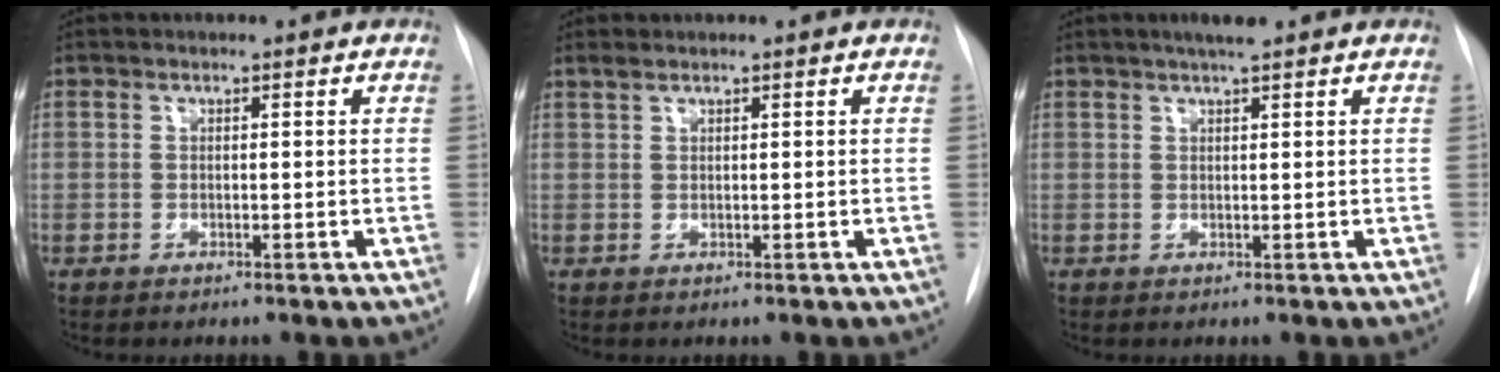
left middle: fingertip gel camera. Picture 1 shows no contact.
{"total": 0.8, "force": [0.7, 0.1, 0.3], "torque": [-0.009, 0.003, 0.016]}
{"total": 2.6, "force": [2.0, 0.1, 1.7], "torque": [-0.033, 0.005, 0.033]}